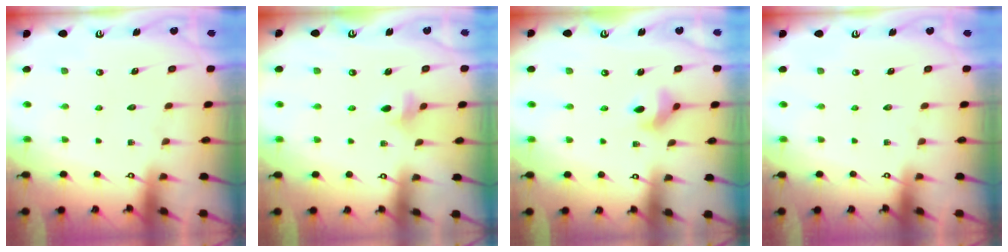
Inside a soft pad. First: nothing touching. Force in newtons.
{"total": 5.1, "press": 5.0, "slide": 0.8}
{"total": 6.3, "press": 6.1, "slide": 1.5}
{"total": 0.0}